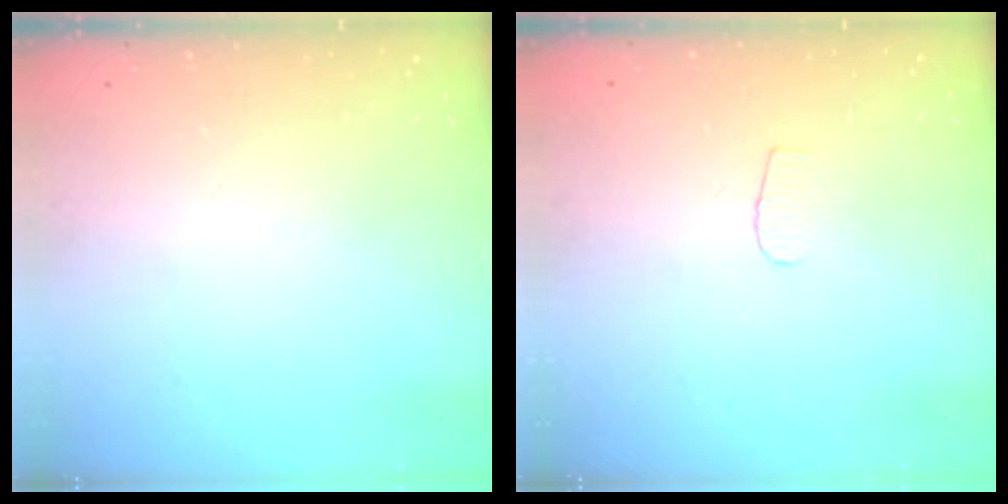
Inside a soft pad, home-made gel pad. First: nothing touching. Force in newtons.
{"total": 3.5, "press": 3.5, "slide": 0.4}